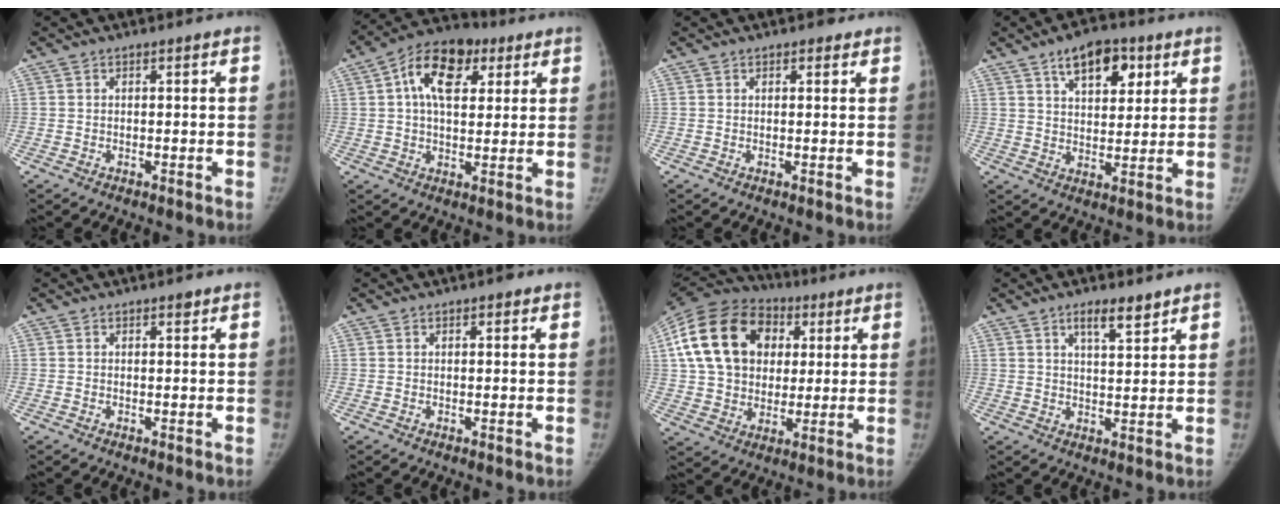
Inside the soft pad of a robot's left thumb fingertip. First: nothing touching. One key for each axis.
{"total": 13.7, "fx": 4.6, "fy": 8.3, "fz": 9.9, "tx": -0.139, "ty": 0.008, "tz": 0.069}
{"total": 1.6, "fx": 1.0, "fy": 0.8, "fz": 0.9, "tx": -0.005, "ty": -0.003, "tz": 0.008}
{"total": 10.6, "fx": 5.5, "fy": 5.8, "fz": 7.0, "tx": -0.075, "ty": -0.022, "tz": 0.086}
{"total": 0.8, "fx": 0.5, "fy": 0.3, "fz": 0.5, "tx": -0.004, "ty": -0.002, "tz": 0.007}
{"total": 1.3, "fx": 0.7, "fy": 0.5, "fz": 1.0, "tx": -0.010, "ty": 0.000, "tz": 0.006}
{"total": 22.5, "fx": 5.5, "fy": 17.2, "fz": 13.4, "tx": -0.250, "ty": 0.022, "tz": 0.096}
{"total": 5.2, "fx": 3.6, "fy": 1.5, "fz": 3.4, "tx": -0.043, "ty": -0.026, "tz": 0.060}